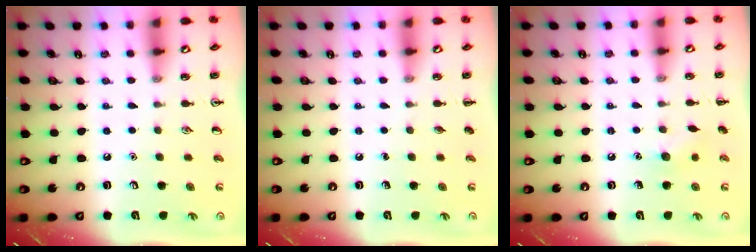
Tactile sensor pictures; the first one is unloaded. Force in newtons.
{"total": 0.0}
{"total": 6.3, "press": 6.1, "slide": 1.7}